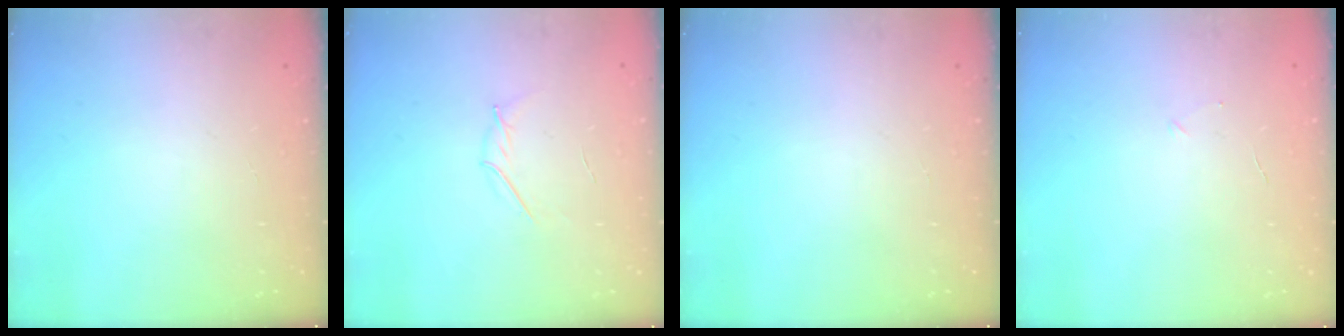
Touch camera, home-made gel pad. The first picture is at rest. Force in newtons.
{"total": 2.9, "press": 2.8, "slide": 0.9}
{"total": 0.0}
{"total": 2.5, "press": 2.3, "slide": 0.8}